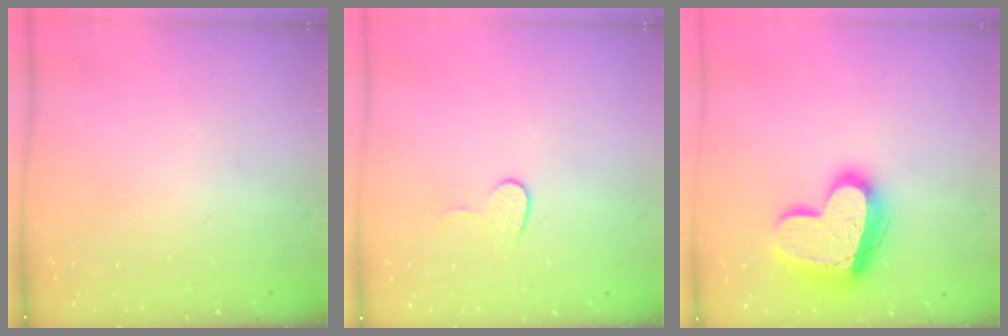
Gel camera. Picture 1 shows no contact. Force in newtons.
{"total": 6.2, "press": 6.2, "slide": 0.5}
{"total": 19.3, "press": 19.2, "slide": 2.0}